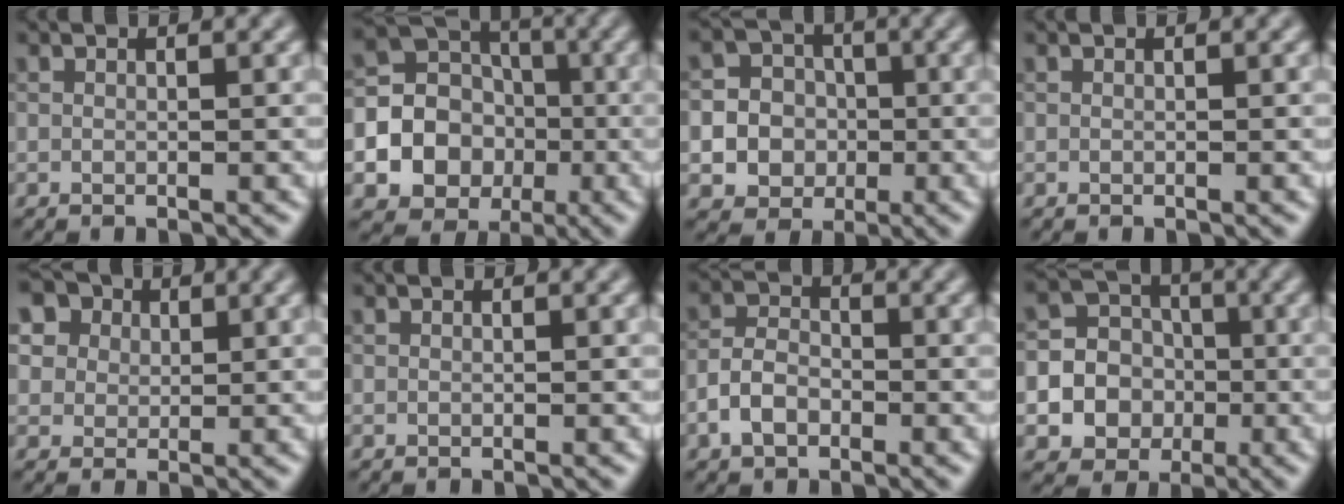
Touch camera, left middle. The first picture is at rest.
{"total": 12.6, "force": [-3.0, 11.6, 3.9], "torque": [-0.099, -0.015, -0.064]}
{"total": 7.3, "force": [-1.5, 6.9, 1.9], "torque": [-0.030, 0.008, -0.051]}
{"total": 0.0}
{"total": 10.1, "force": [5.4, 7.3, 4.4], "torque": [-0.104, 0.029, 0.074]}
{"total": 0.0}
{"total": 3.2, "force": [-1.6, 2.1, 1.9], "torque": [-0.033, 0.007, -0.039]}
{"total": 9.8, "force": [-2.4, 9.1, 2.7], "torque": [-0.065, -0.007, -0.059]}